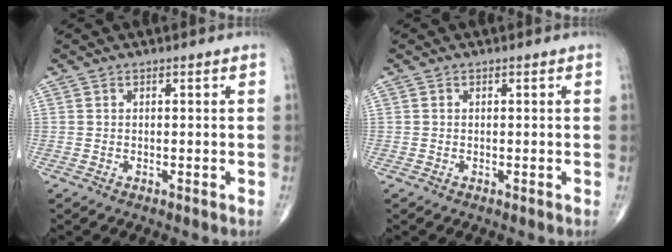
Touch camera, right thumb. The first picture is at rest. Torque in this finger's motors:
{"motor_torque": [-0.15, 0.10, 0.12, 0.01, -0.03]}